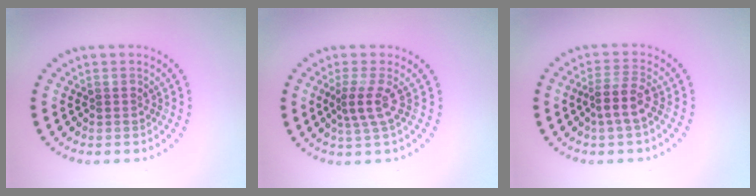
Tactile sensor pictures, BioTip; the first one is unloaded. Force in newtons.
{"total": 2.5, "press": 1.7, "slide": 1.8}
{"total": 2.7, "press": 2.1, "slide": 1.6}